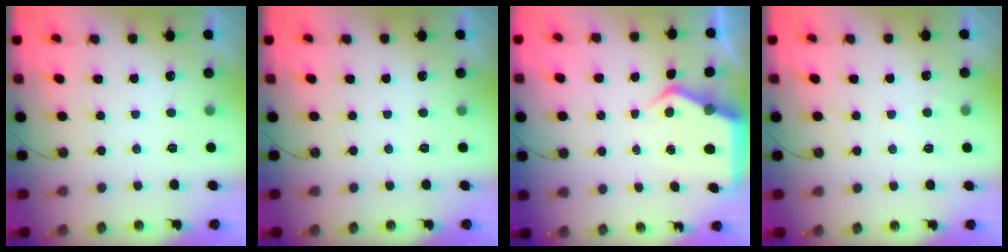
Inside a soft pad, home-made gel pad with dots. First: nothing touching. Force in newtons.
{"total": 0.0}
{"total": 6.4, "press": 6.4, "slide": 0.6}
{"total": 3.9, "press": 3.8, "slide": 0.5}